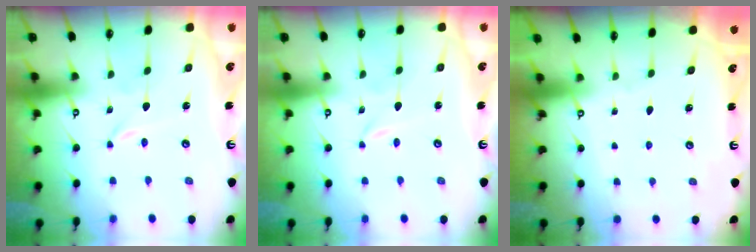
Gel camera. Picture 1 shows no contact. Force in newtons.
{"total": 0.0}
{"total": 0.0}